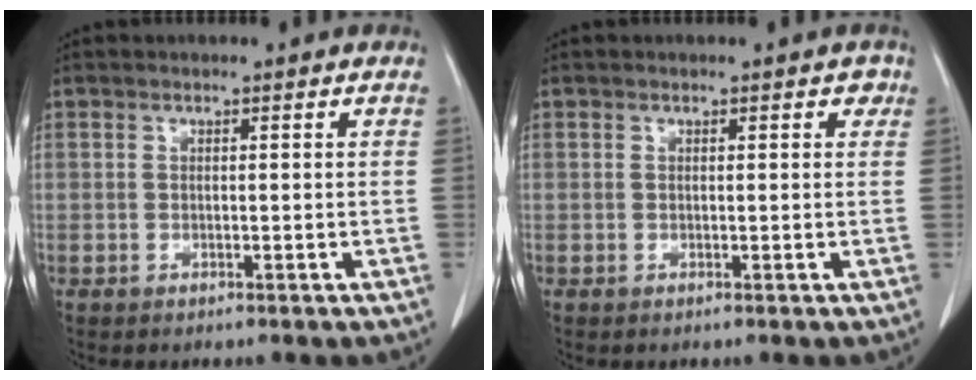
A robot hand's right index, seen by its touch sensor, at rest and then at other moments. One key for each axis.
{"total": 1.1, "fx": 0.5, "fy": 0.6, "fz": 0.7, "tx": -0.002, "ty": 0.001, "tz": 0.003}